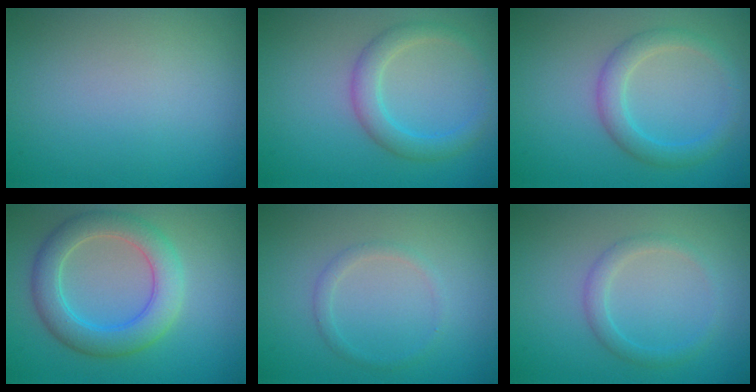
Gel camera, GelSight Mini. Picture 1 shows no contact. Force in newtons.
{"total": 2.9, "press": 2.9, "slide": 0.2}
{"total": 2.8, "press": 2.8, "slide": 0.1}
{"total": 5.3, "press": 5.2, "slide": 0.3}
{"total": 1.2, "press": 1.2, "slide": 0.0}
{"total": 1.7, "press": 1.7, "slide": 0.1}